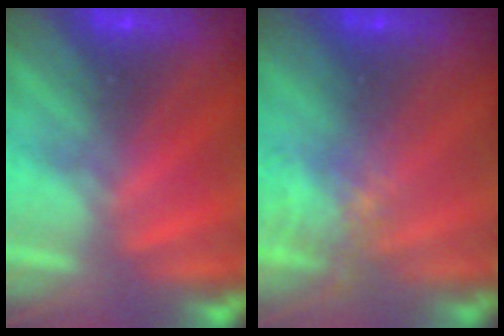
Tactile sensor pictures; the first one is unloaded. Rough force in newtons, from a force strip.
{"total": 4.4}